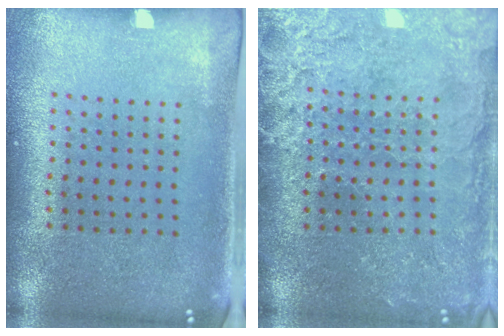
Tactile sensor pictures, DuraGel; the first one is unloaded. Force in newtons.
{"total": 3.7, "press": 3.4, "slide": 1.5}